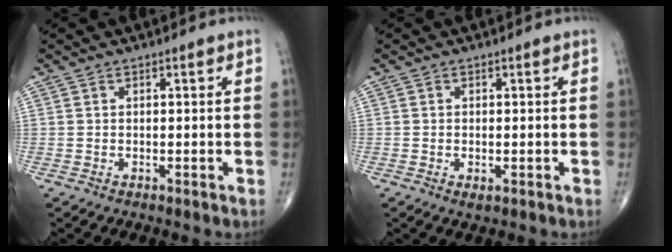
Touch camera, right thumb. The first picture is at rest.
{"total": 1.5, "force": [-0.5, 0.7, 1.2], "torque": [-0.024, -0.003, -0.006]}